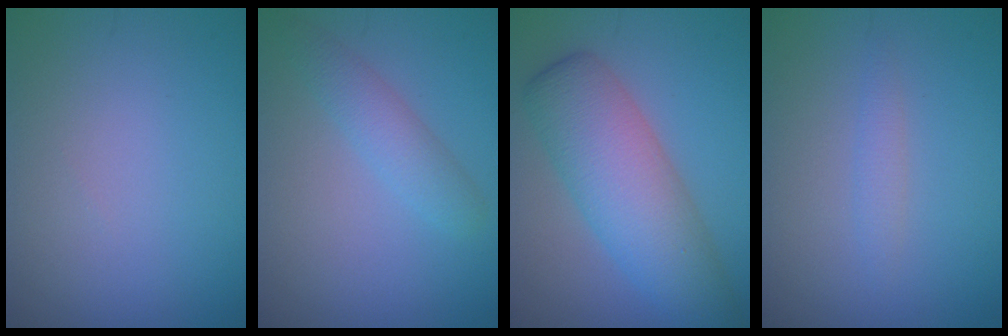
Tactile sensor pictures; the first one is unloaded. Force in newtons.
{"total": 2.5, "press": 2.5, "slide": 0.1}
{"total": 7.5, "press": 7.5, "slide": 0.2}
{"total": 1.2, "press": 1.2, "slide": 0.0}